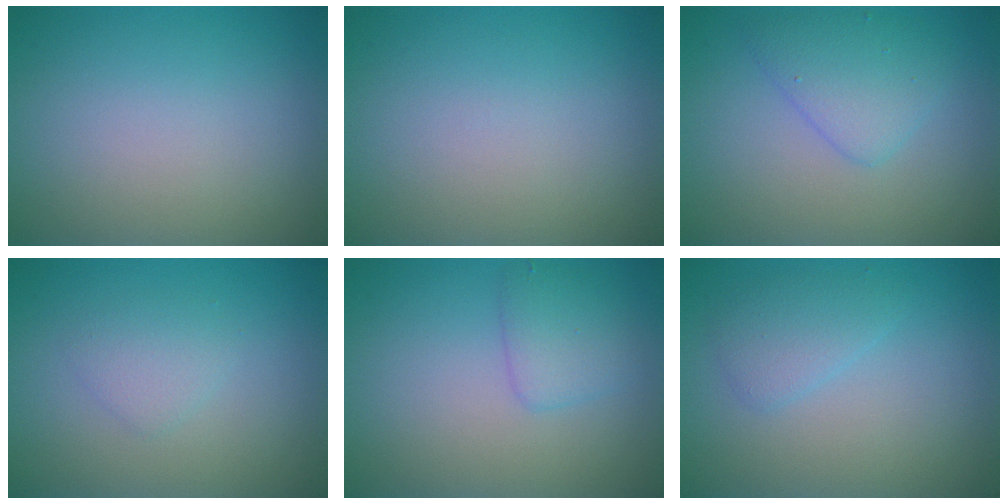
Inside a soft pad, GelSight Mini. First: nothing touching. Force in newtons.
{"total": 0.0}
{"total": 3.0, "press": 3.0, "slide": 0.2}
{"total": 1.5, "press": 1.5, "slide": 0.0}
{"total": 2.2, "press": 2.2, "slide": 0.1}
{"total": 1.9, "press": 1.9, "slide": 0.1}